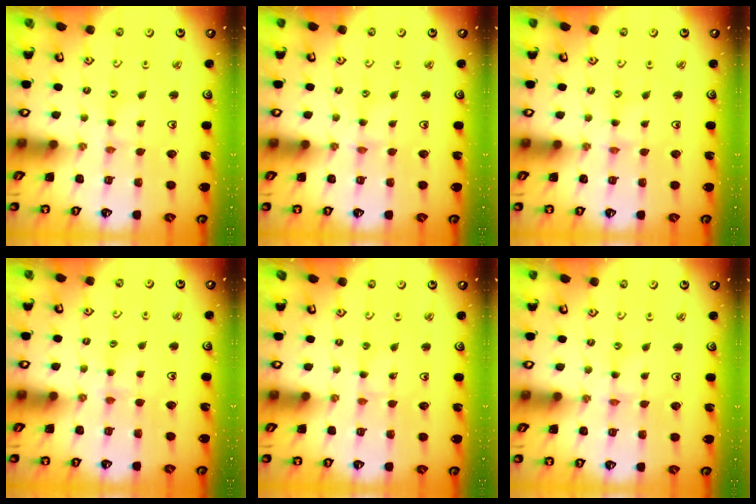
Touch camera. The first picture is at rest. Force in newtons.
{"total": 0.0}
{"total": 0.0}
{"total": 5.0, "press": 5.0, "slide": 0.6}
{"total": 1.0, "press": 1.0, "slide": 0.2}
{"total": 0.0}